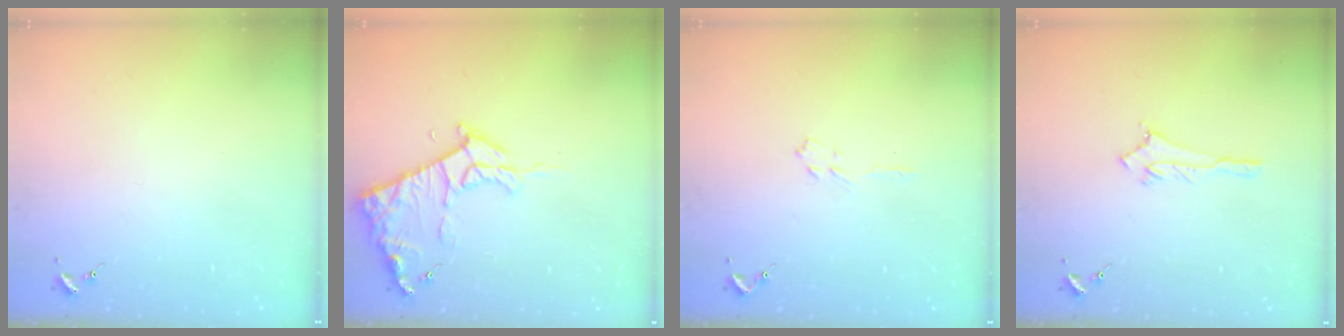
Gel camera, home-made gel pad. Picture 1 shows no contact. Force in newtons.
{"total": 12.0, "press": 12.0, "slide": 1.2}
{"total": 3.2, "press": 3.1, "slide": 0.4}
{"total": 2.8, "press": 2.8, "slide": 0.3}